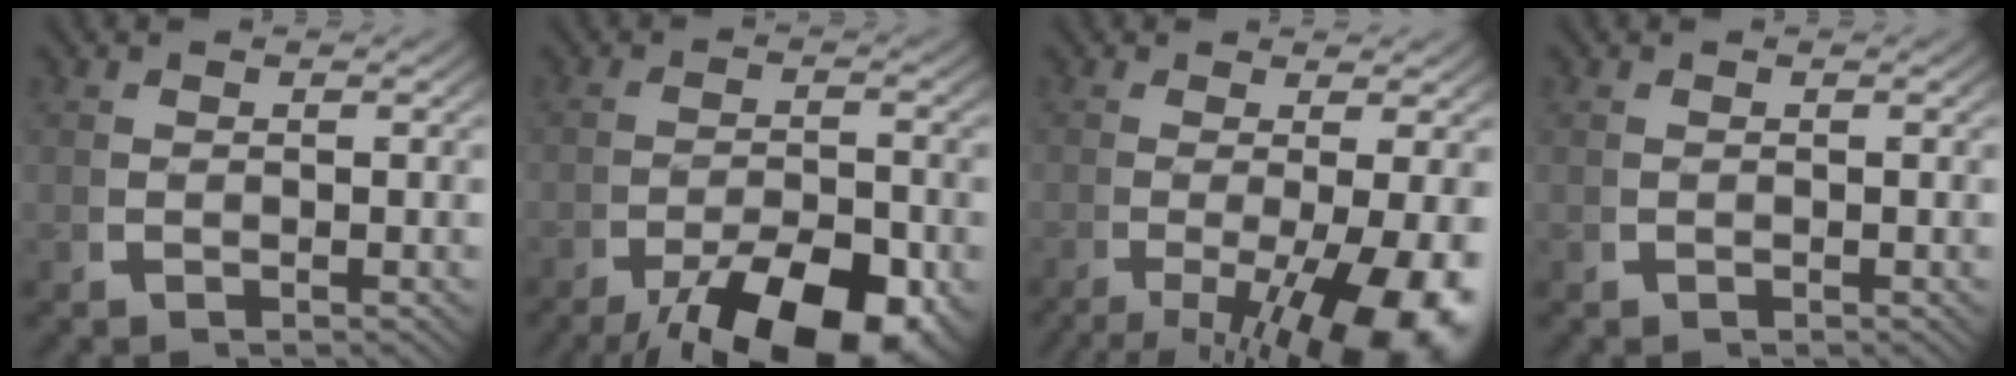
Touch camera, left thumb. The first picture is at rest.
{"total": 9.7, "force": [-5.4, 4.3, 6.9], "torque": [-0.105, -0.037, -0.071]}
{"total": 10.7, "force": [-3.7, 4.8, 8.8], "torque": [-0.145, -0.046, -0.033]}
{"total": 0.0}